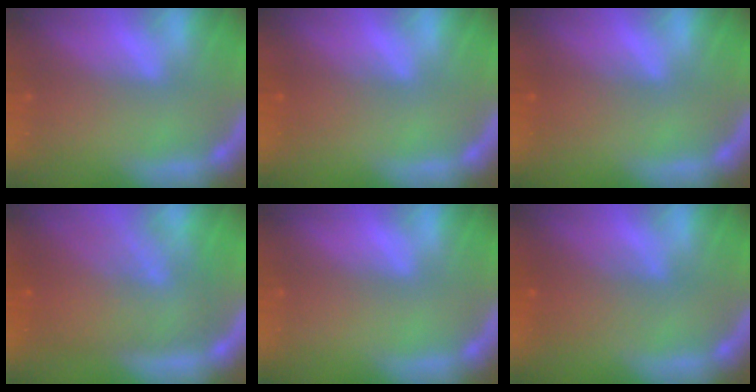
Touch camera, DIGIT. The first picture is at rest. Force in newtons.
{"total": 2.0}
{"total": 2.0}
{"total": 10.1}
{"total": 0.0}
{"total": 3.6}